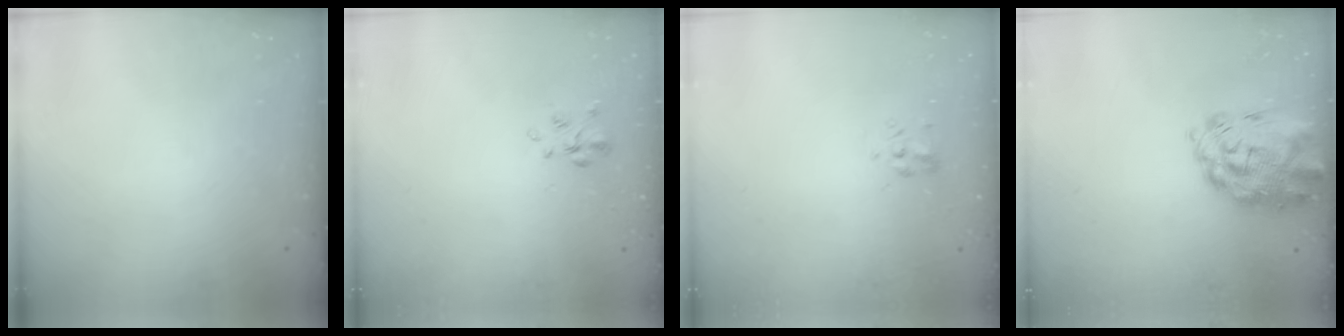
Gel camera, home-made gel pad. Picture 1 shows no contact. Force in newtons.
{"total": 2.5, "press": 2.4, "slide": 0.9}
{"total": 1.4, "press": 1.2, "slide": 0.7}
{"total": 3.1, "press": 2.8, "slide": 1.5}